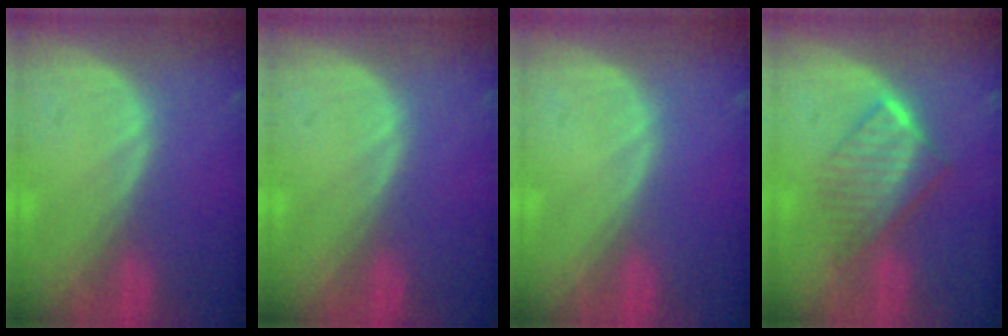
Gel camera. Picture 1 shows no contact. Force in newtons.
{"total": 0.0}
{"total": 0.0}
{"total": 6.7, "press": 6.1, "slide": 2.8}